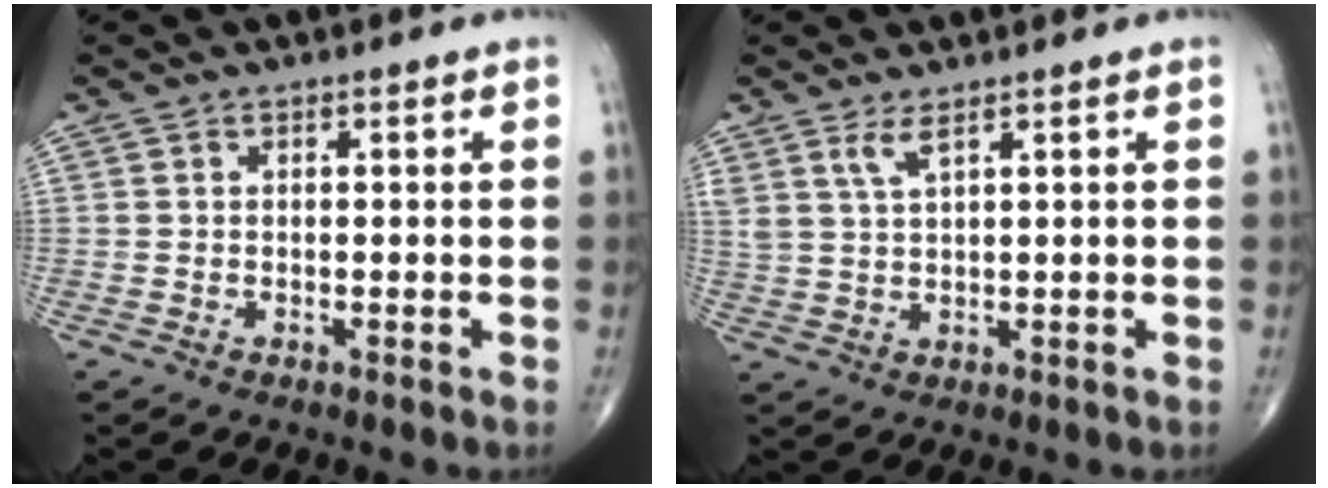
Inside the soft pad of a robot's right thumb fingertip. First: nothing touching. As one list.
[{"total": 3.2, "force": [2.1, 0.6, 2.4], "torque": [-0.054, -0.013, 0.050]}]